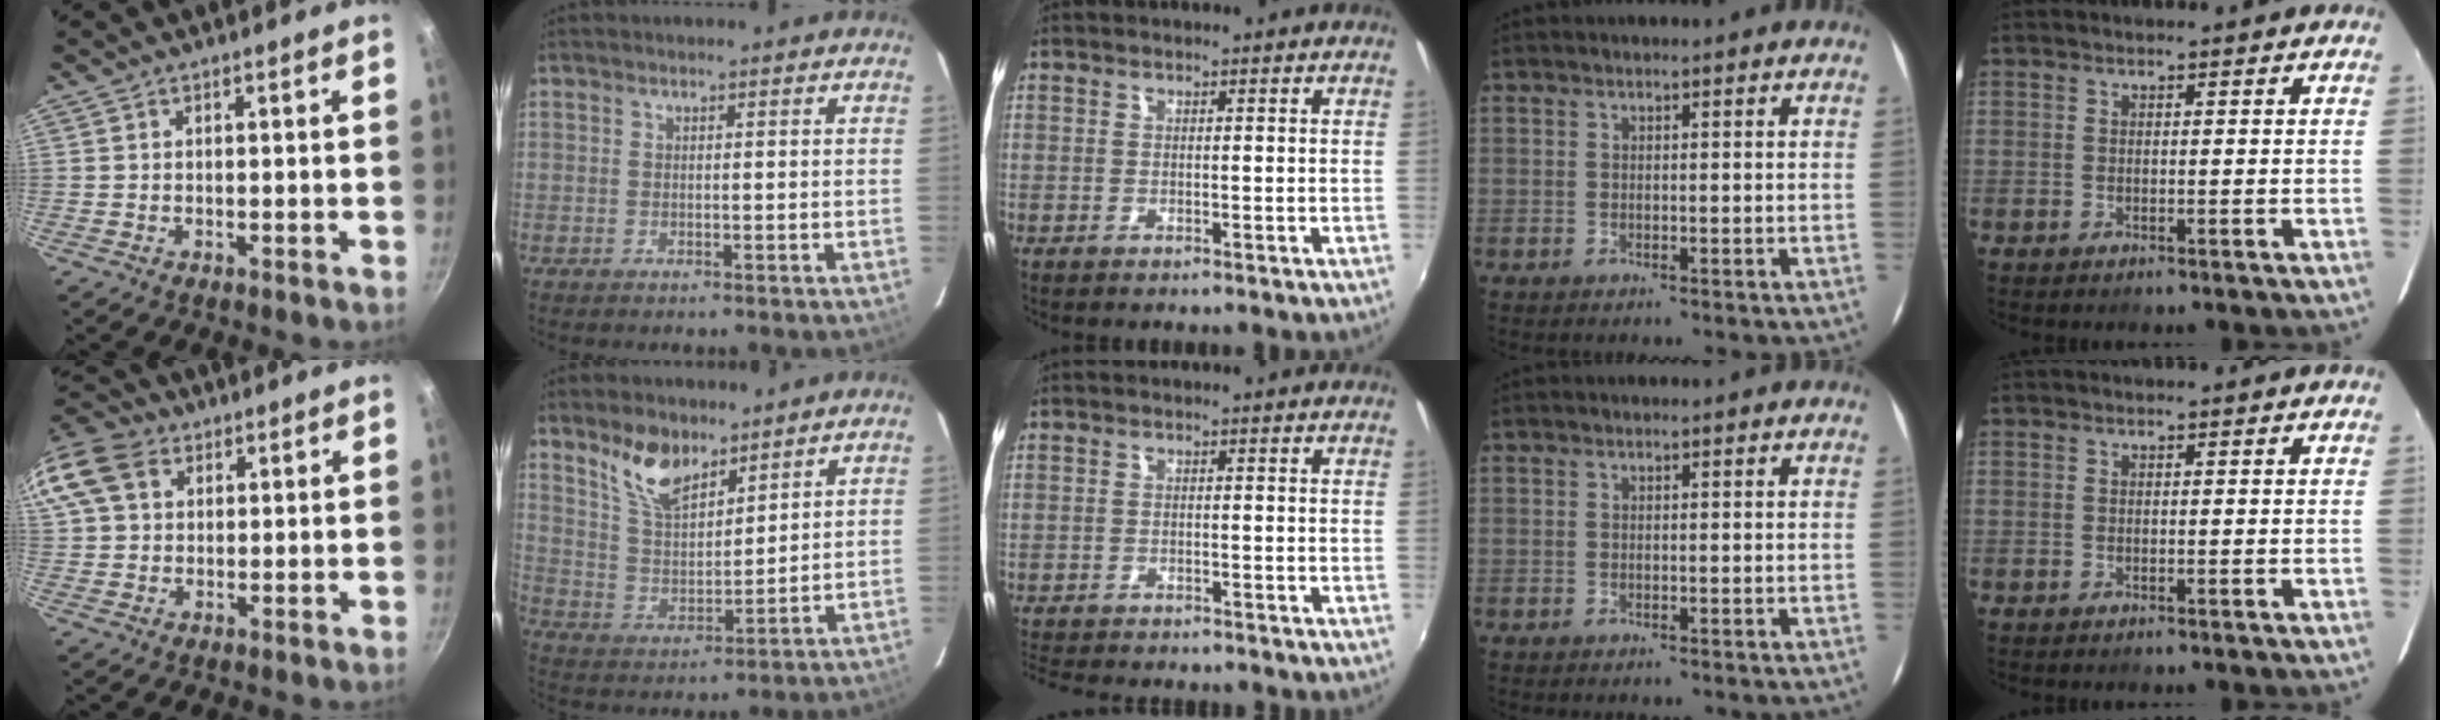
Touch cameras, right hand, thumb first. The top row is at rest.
{"thumb": {"total": 13.8, "force": [4.6, 10.6, 7.5], "torque": [-0.158, 0.023, 0.072]}, "index": {"total": 9.6, "force": [7.1, 4.1, 5.0], "torque": [-0.093, 0.006, 0.142]}, "middle": {"total": 8.1, "force": [-7.5, 1.6, 2.7], "torque": [-0.076, -0.019, -0.120]}}